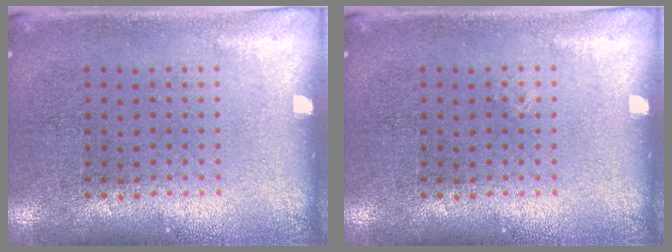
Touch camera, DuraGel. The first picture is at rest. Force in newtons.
{"total": 0.0}